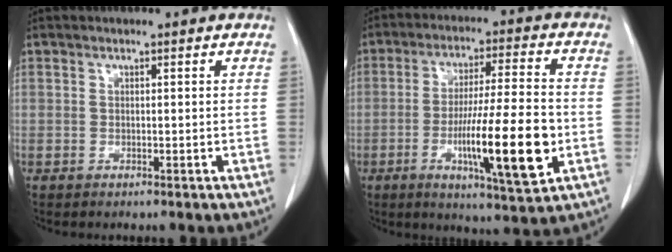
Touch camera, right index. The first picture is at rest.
{"total": 15.0, "force": [-4.1, 1.0, 14.4], "torque": [-0.244, -0.016, -0.066]}